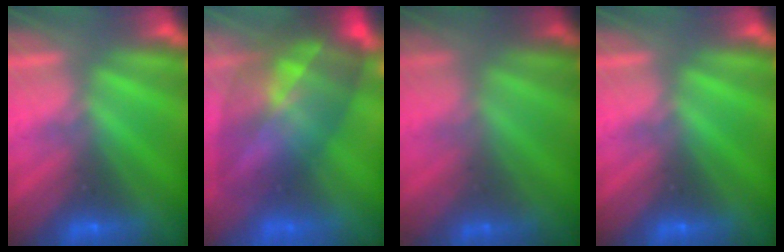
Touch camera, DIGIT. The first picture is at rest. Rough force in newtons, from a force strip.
{"total": 8.3}
{"total": 1.8}
{"total": 0.0}